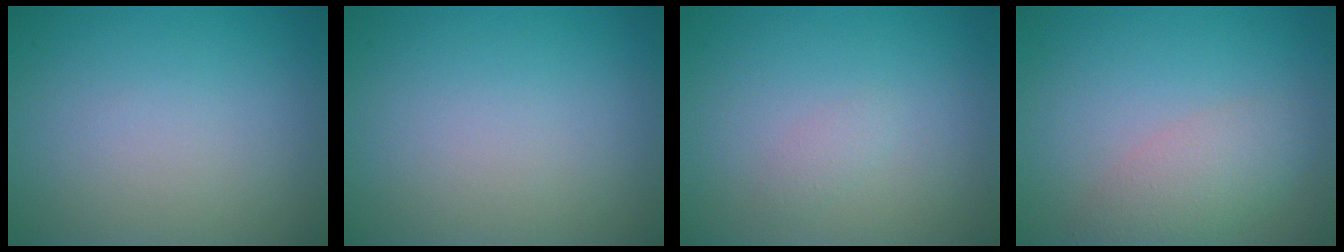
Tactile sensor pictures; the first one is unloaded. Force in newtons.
{"total": 0.0}
{"total": 0.8, "press": 0.8, "slide": 0.0}
{"total": 3.3, "press": 3.3, "slide": 0.3}